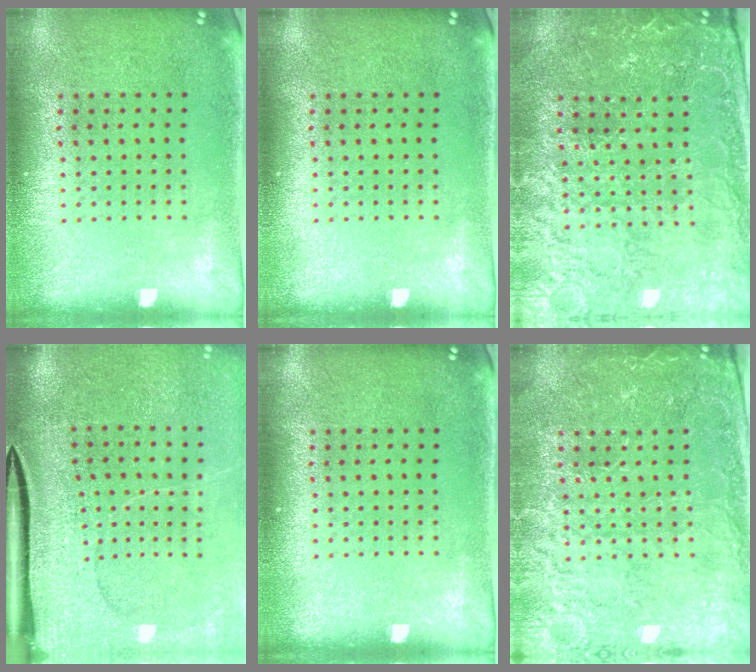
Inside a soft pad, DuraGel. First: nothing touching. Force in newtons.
{"total": 0.0}
{"total": 3.2, "press": 3.1, "slide": 0.4}
{"total": 4.0, "press": 3.3, "slide": 2.3}
{"total": 0.0}
{"total": 3.5, "press": 3.4, "slide": 0.8}